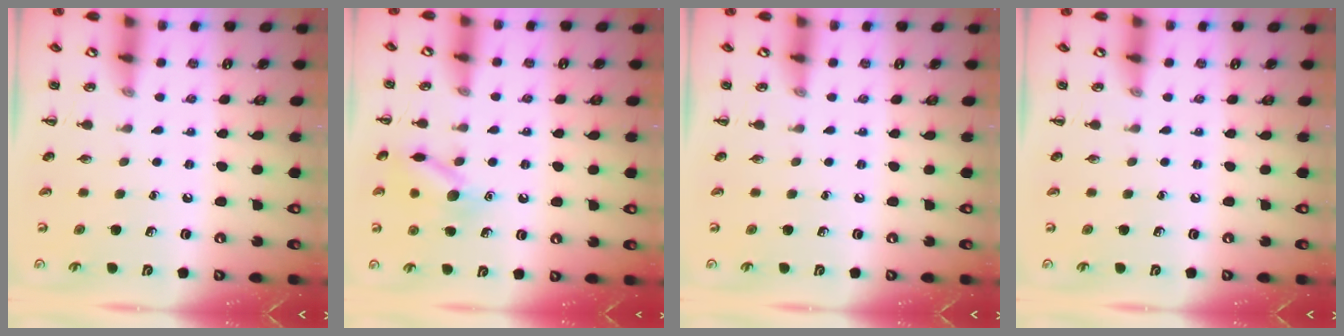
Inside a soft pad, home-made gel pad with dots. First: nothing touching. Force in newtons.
{"total": 10.9, "press": 10.9, "slide": 0.5}
{"total": 0.0}
{"total": 0.0}